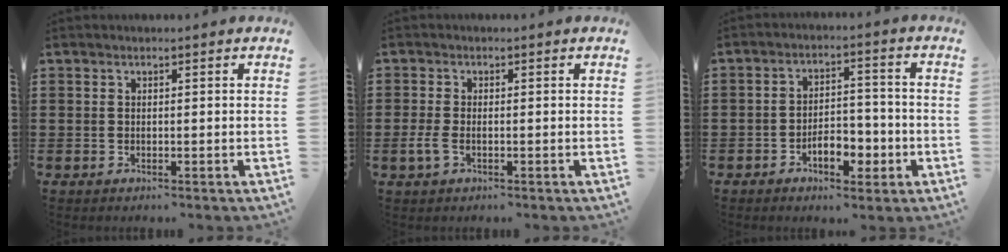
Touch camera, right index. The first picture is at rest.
{"total": 2.2, "force": [-0.8, 1.1, 1.7], "torque": [-0.048, -0.006, -0.018]}
{"total": 6.4, "force": [-3.0, 3.3, 4.7], "torque": [-0.069, 0.010, -0.053]}